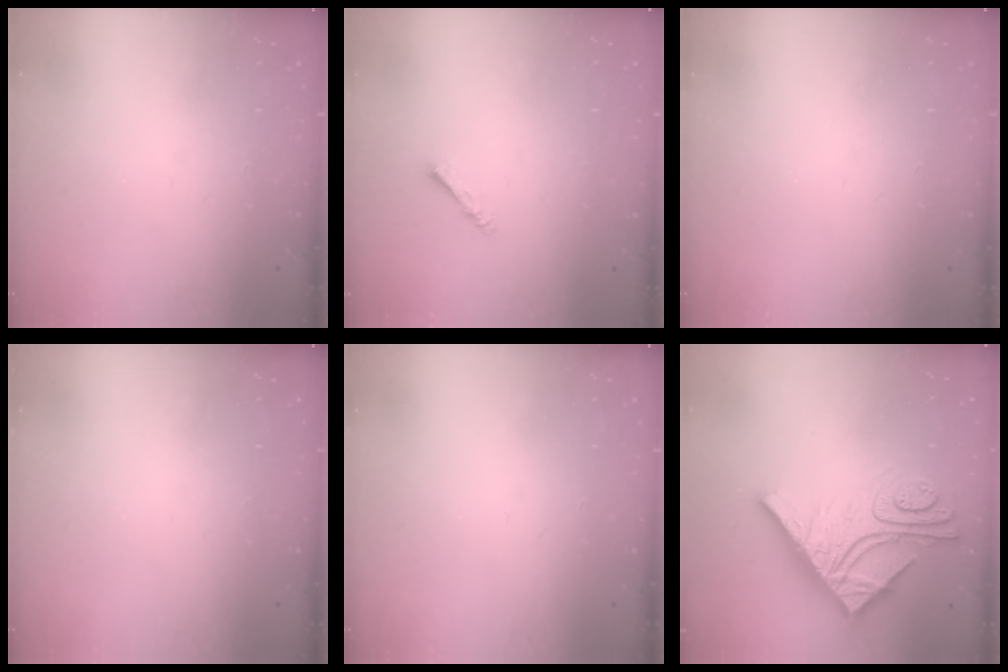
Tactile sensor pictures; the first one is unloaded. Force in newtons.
{"total": 1.6, "press": 1.5, "slide": 0.3}
{"total": 0.0}
{"total": 0.0}
{"total": 0.0}
{"total": 16.8, "press": 16.8, "slide": 1.5}